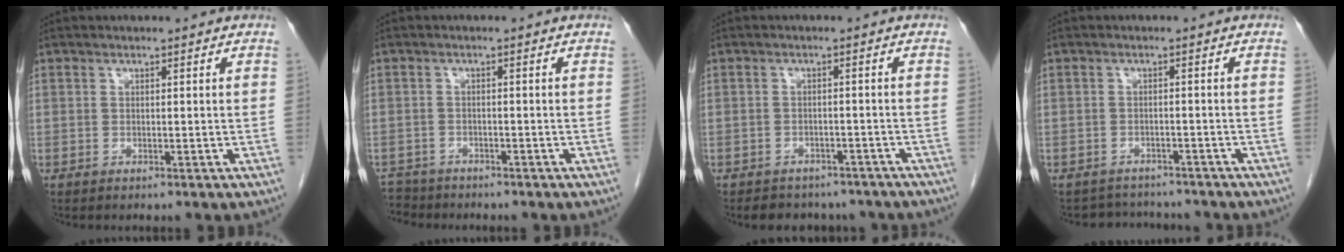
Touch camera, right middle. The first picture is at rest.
{"total": 4.3, "force": [-4.0, 1.6, -0.5], "torque": [0.012, -0.006, -0.073]}
{"total": 8.2, "force": [-7.0, 3.9, 1.7], "torque": [-0.020, 0.008, -0.076]}
{"total": 5.2, "force": [-4.9, 1.6, 0.1], "torque": [-0.001, 0.012, -0.065]}